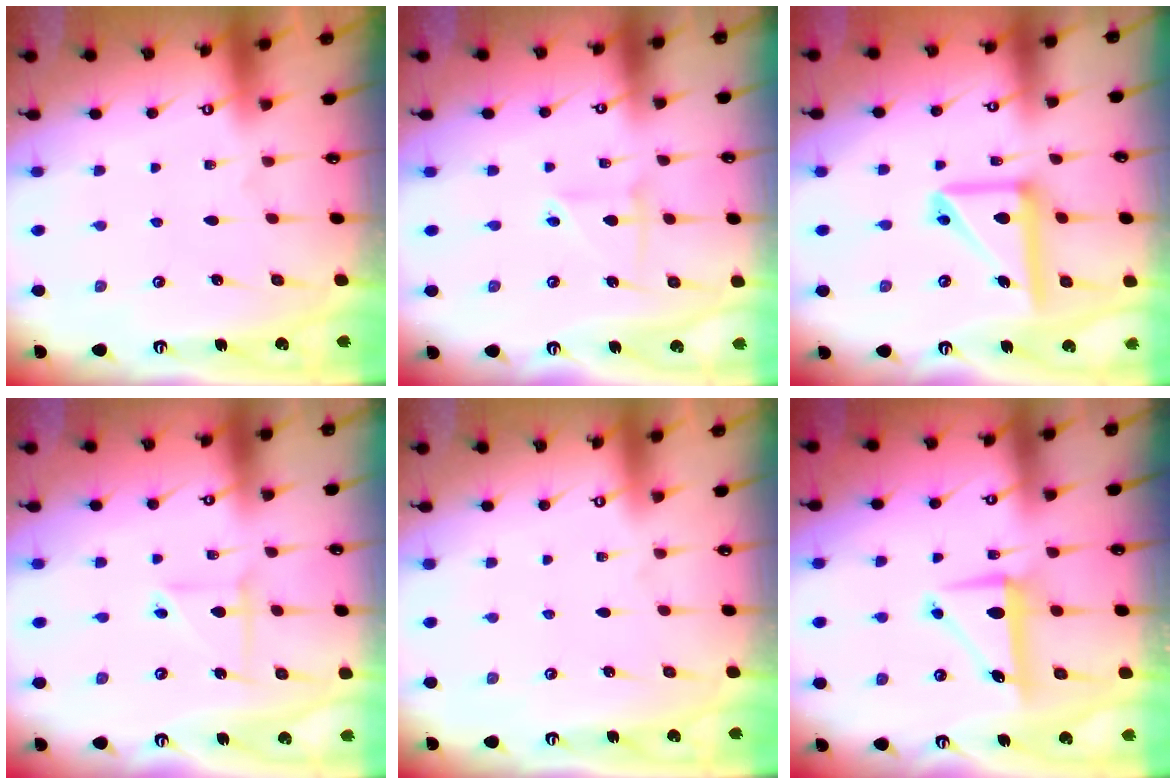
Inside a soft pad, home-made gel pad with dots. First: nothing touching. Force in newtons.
{"total": 3.4, "press": 3.4, "slide": 0.2}
{"total": 13.7, "press": 13.6, "slide": 2.2}
{"total": 4.2, "press": 4.1, "slide": 0.5}
{"total": 0.0}
{"total": 7.9, "press": 7.9, "slide": 1.0}